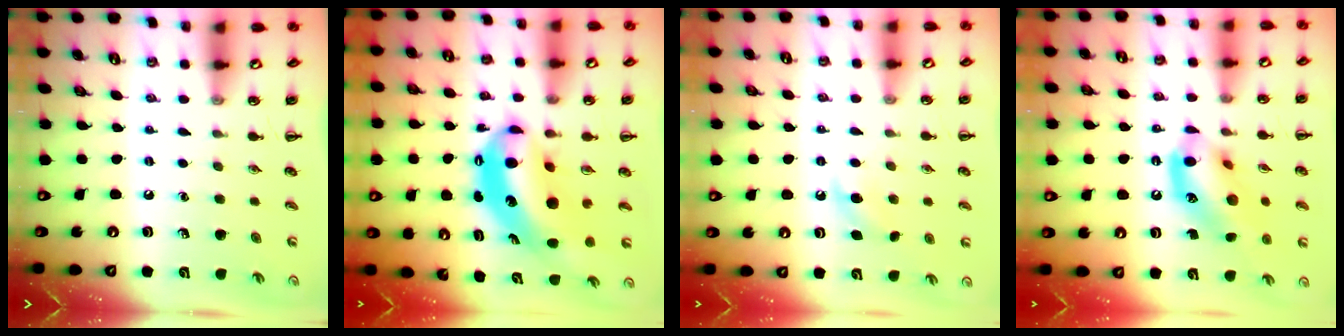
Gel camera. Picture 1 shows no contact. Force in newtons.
{"total": 10.2, "press": 9.9, "slide": 2.3}
{"total": 5.3, "press": 5.1, "slide": 1.5}
{"total": 13.9, "press": 13.7, "slide": 2.2}